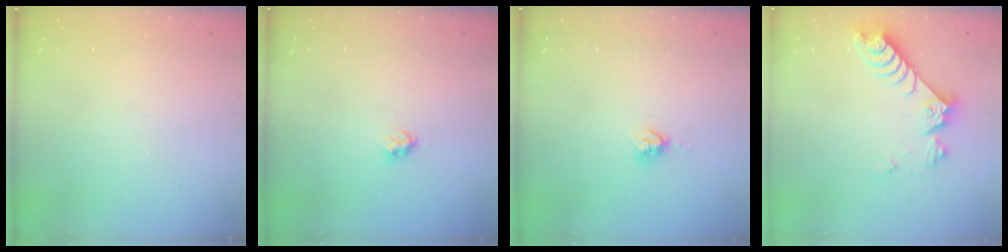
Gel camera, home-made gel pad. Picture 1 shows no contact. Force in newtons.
{"total": 3.1, "press": 3.0, "slide": 0.5}
{"total": 4.1, "press": 4.1, "slide": 0.2}
{"total": 8.6, "press": 8.6, "slide": 0.3}